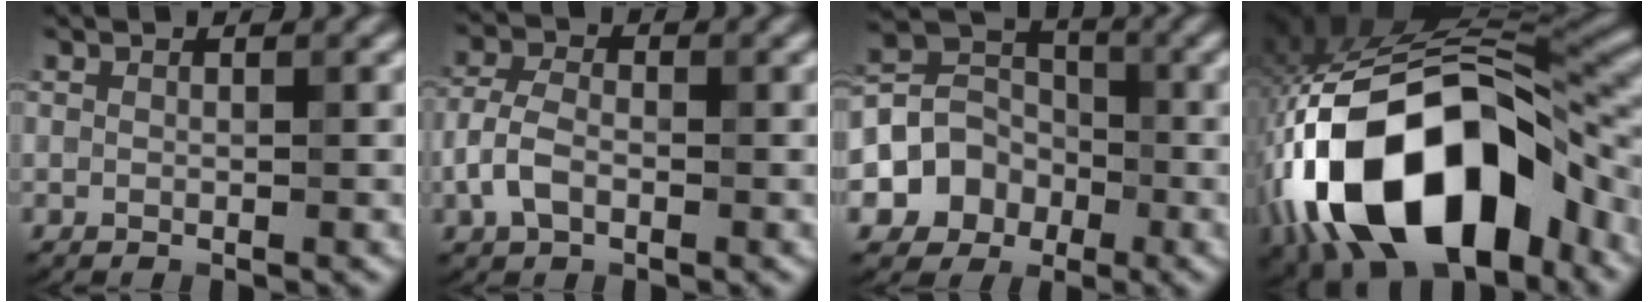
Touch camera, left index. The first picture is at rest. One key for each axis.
{"total": 3.1, "fx": -1.3, "fy": 1.7, "fz": 2.3, "tx": -0.054, "ty": 0.010, "tz": -0.031}
{"total": 5.1, "fx": -1.9, "fy": 4.3, "fz": 2.0, "tx": -0.022, "ty": 0.008, "tz": -0.047}
{"total": 17.8, "fx": -6.2, "fy": 8.6, "fz": 14.3, "tx": -0.262, "ty": -0.002, "tz": -0.103}